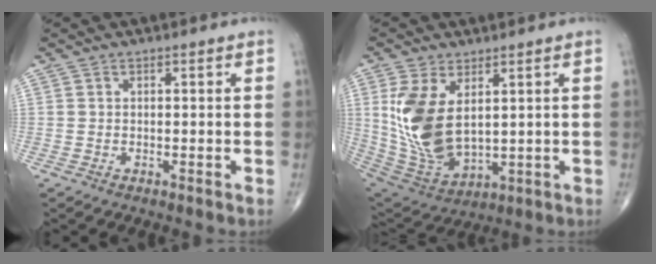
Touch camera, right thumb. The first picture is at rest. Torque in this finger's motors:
{"motor_torque": [-0.29, 0.84, 1.33, 0.28, 0.43]}